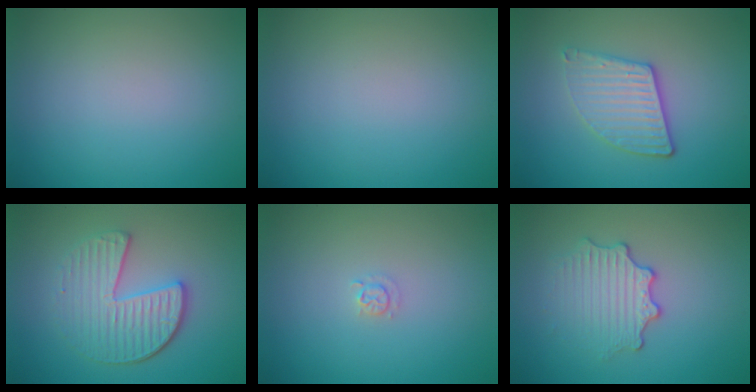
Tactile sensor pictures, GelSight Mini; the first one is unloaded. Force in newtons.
{"total": 0.0}
{"total": 3.6, "press": 3.1, "slide": 1.8}
{"total": 4.6, "press": 3.8, "slide": 2.5}
{"total": 0.9, "press": 0.9, "slide": 0.1}
{"total": 3.0, "press": 2.6, "slide": 1.5}